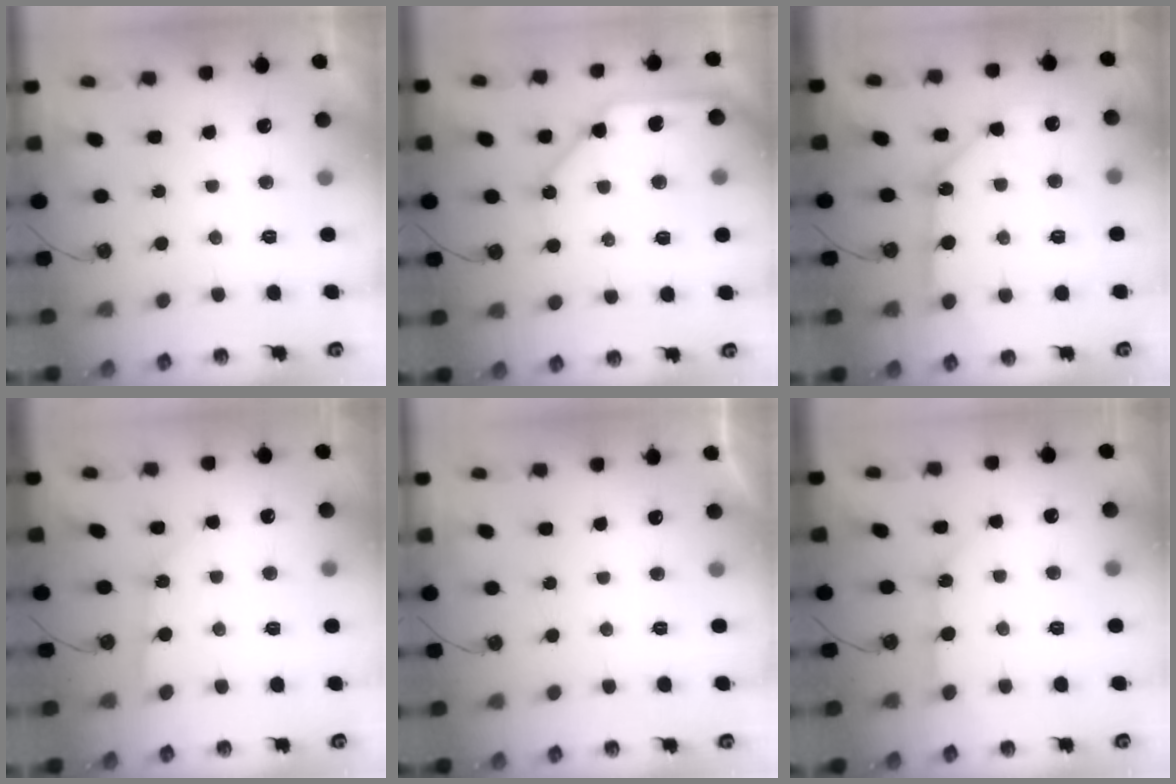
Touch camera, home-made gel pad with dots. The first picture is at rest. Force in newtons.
{"total": 13.3, "press": 13.2, "slide": 2.0}
{"total": 10.5, "press": 10.4, "slide": 1.1}
{"total": 3.4, "press": 3.4, "slide": 0.4}
{"total": 0.0}
{"total": 8.1, "press": 8.1, "slide": 0.7}